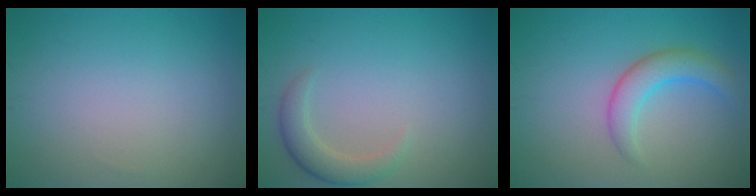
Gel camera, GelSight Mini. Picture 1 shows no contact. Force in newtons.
{"total": 2.6, "press": 2.6, "slide": 0.1}
{"total": 3.4, "press": 3.4, "slide": 0.0}